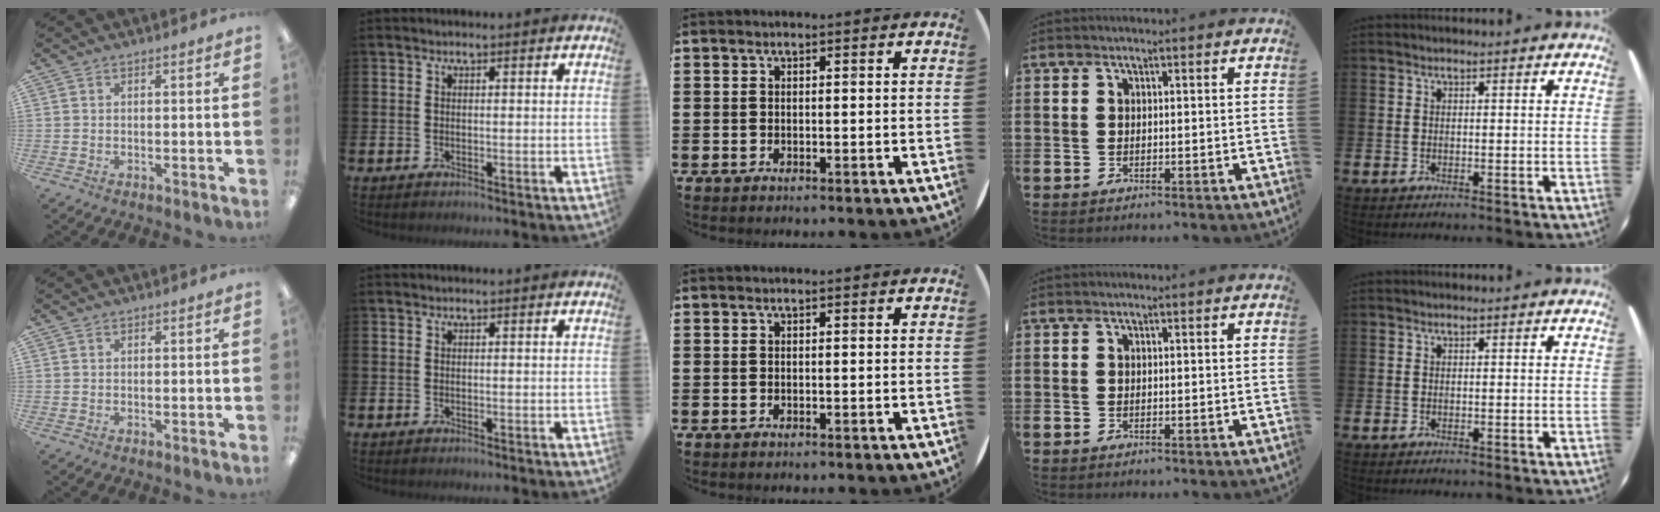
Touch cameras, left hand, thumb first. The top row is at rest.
{}